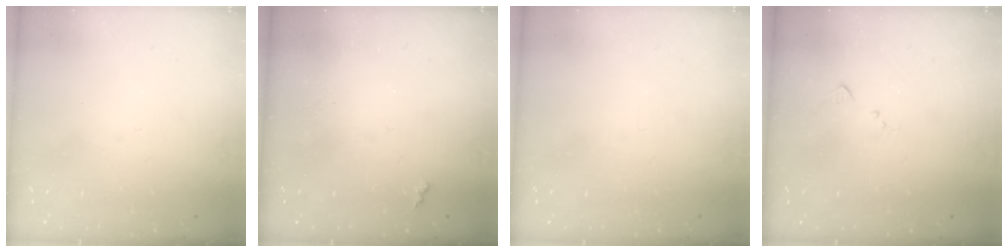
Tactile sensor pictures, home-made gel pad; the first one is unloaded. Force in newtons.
{"total": 1.9, "press": 1.8, "slide": 0.5}
{"total": 0.0}
{"total": 4.1, "press": 4.1, "slide": 0.6}